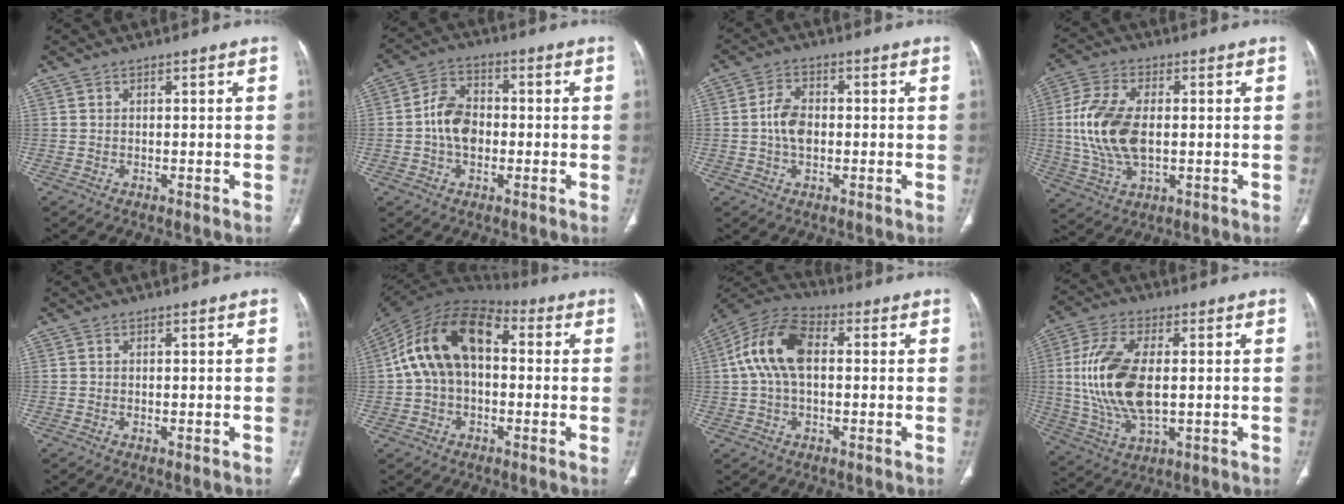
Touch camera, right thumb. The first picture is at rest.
{"total": 8.3, "force": [-0.9, 5.9, 5.8], "torque": [-0.089, 0.019, -0.026]}
{"total": 5.6, "force": [-0.4, 3.6, 4.3], "torque": [-0.079, 0.010, -0.012]}
{"total": 14.1, "force": [0.2, 7.8, 11.7], "torque": [-0.250, 0.001, 0.006]}
{"total": 0.0}
{"total": 16.7, "force": [1.8, 10.7, 12.7], "torque": [-0.222, 0.045, 0.023]}
{"total": 12.8, "force": [1.6, 7.5, 10.2], "torque": [-0.205, 0.032, 0.020]}
{"total": 16.3, "force": [0.7, 8.1, 14.2], "torque": [-0.299, -0.006, 0.017]}